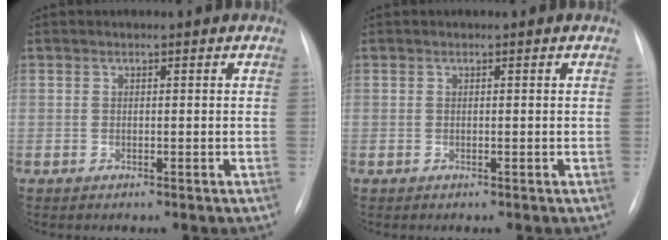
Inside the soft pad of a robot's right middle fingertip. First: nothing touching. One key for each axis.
{"total": 0.0}